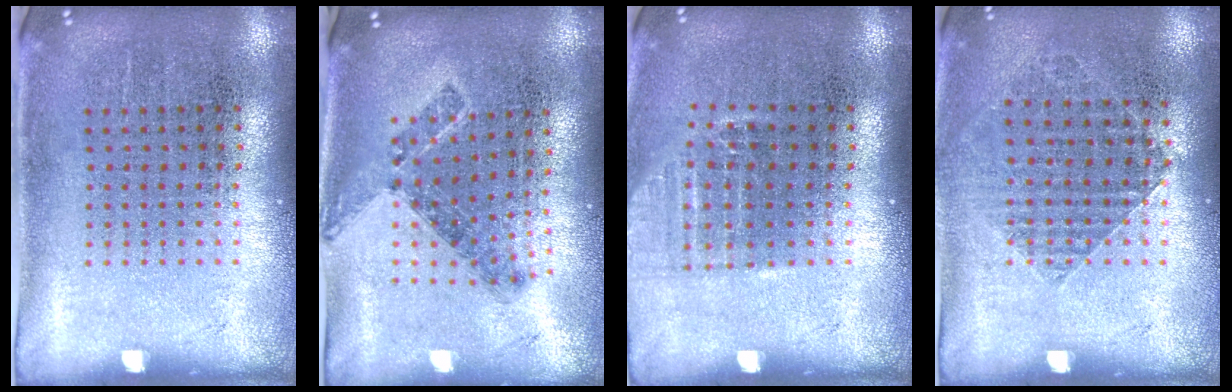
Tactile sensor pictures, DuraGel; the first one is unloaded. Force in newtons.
{"total": 0.8, "press": 0.7, "slide": 0.3}
{"total": 1.0, "press": 0.9, "slide": 0.5}
{"total": 0.9, "press": 0.9, "slide": 0.1}